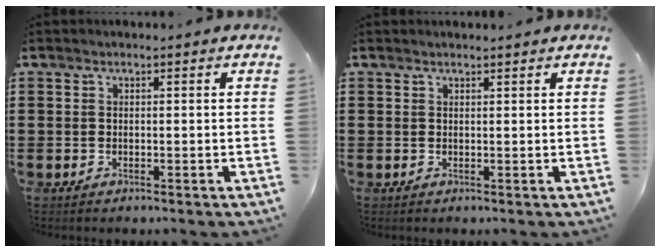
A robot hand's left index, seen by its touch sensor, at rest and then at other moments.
{"total": 0.6, "force": [0.6, 0.1, 0.0], "torque": [-0.002, -0.001, 0.013]}